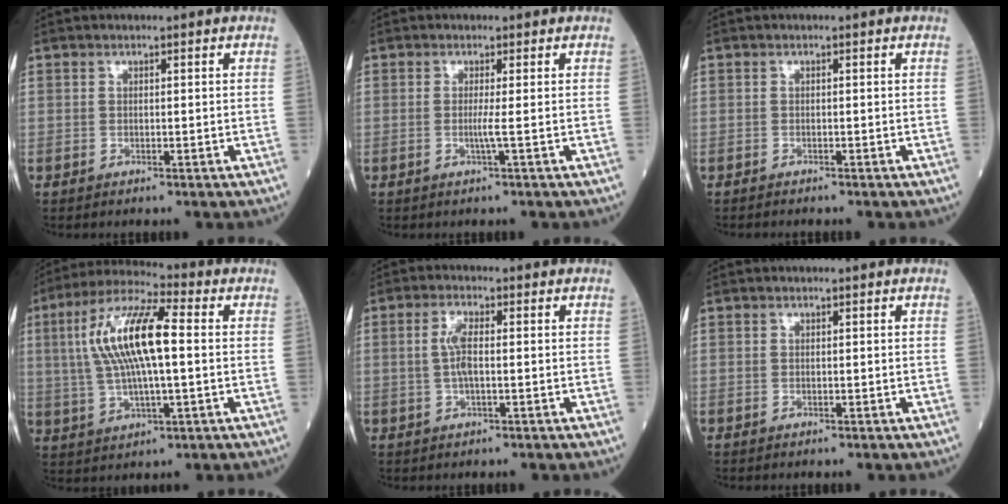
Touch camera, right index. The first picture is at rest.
{"total": 1.4, "force": [-0.2, -0.6, 1.2], "torque": [-0.018, -0.001, -0.010]}
{"total": 0.9, "force": [-0.9, 0.0, 0.3], "torque": [-0.006, 0.000, -0.013]}
{"total": 13.8, "force": [1.6, 3.2, 13.4], "torque": [-0.274, 0.026, 0.027]}
{"total": 3.4, "force": [0.1, 0.7, 3.3], "torque": [-0.073, 0.005, 0.003]}
{"total": 0.0}